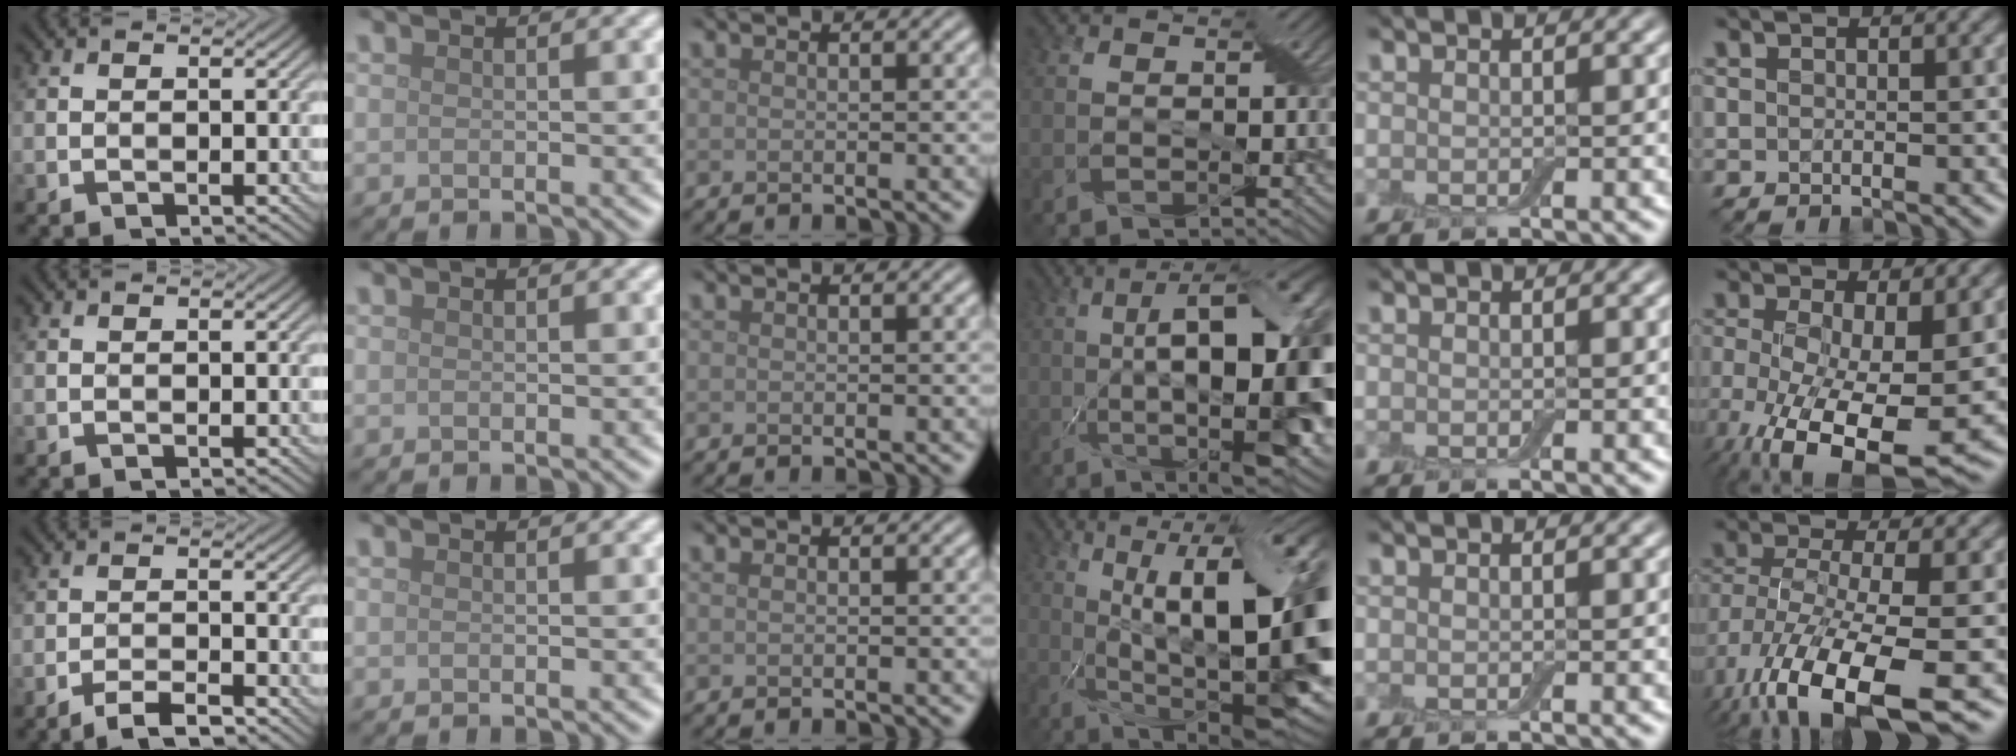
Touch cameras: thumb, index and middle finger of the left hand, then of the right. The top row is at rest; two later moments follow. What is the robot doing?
{"motion": "wrap", "object": "adhesive wrap"}